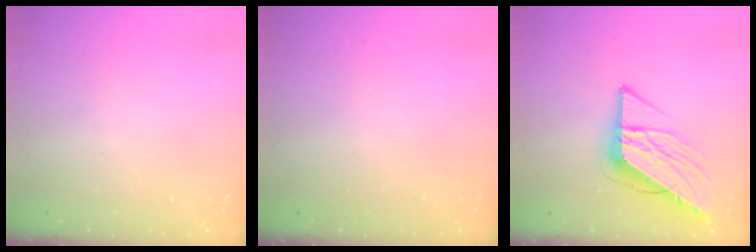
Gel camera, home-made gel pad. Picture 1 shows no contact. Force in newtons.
{"total": 0.0}
{"total": 11.4, "press": 11.3, "slide": 1.3}